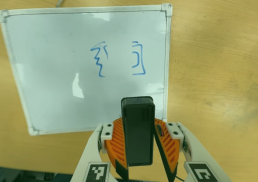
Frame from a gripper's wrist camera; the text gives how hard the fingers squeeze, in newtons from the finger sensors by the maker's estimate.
{"total": 5.8, "left": 6.5, "right": 5.1}